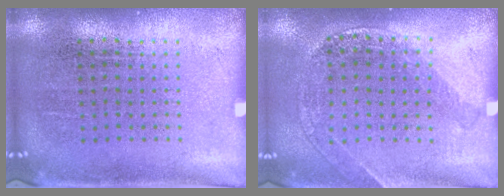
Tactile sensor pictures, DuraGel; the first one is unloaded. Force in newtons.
{"total": 1.2, "press": 1.2, "slide": 0.1}